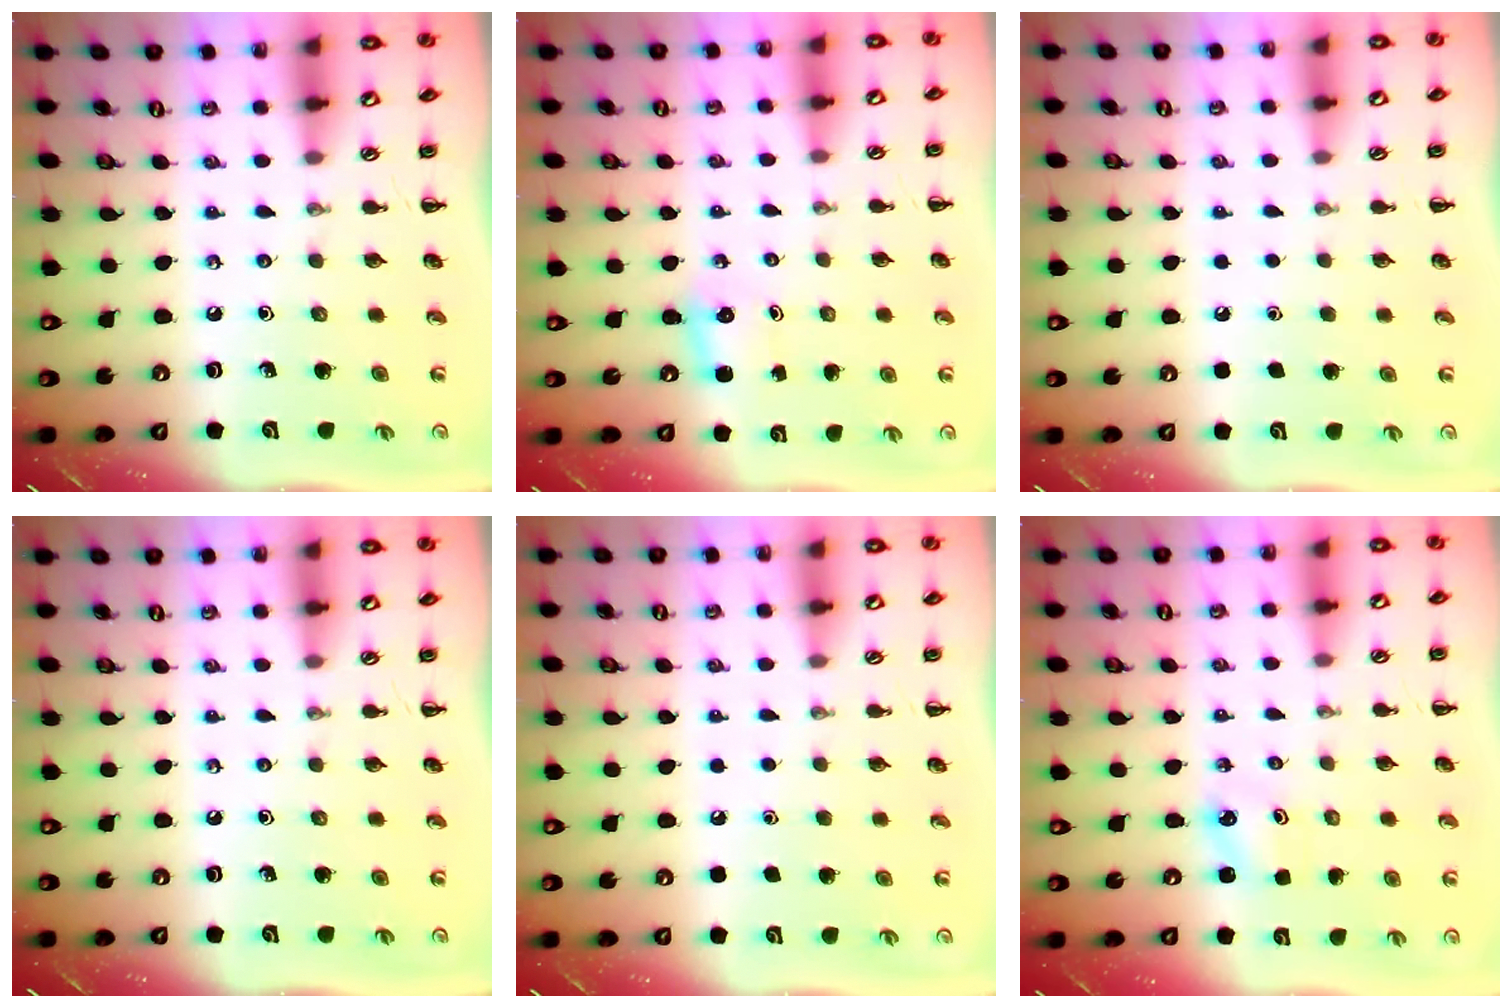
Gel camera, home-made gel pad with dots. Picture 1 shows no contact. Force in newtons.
{"total": 2.5, "press": 2.4, "slide": 0.8}
{"total": 1.7, "press": 1.7, "slide": 0.1}
{"total": 0.0}
{"total": 1.7, "press": 1.7, "slide": 0.1}
{"total": 2.3, "press": 2.2, "slide": 0.7}